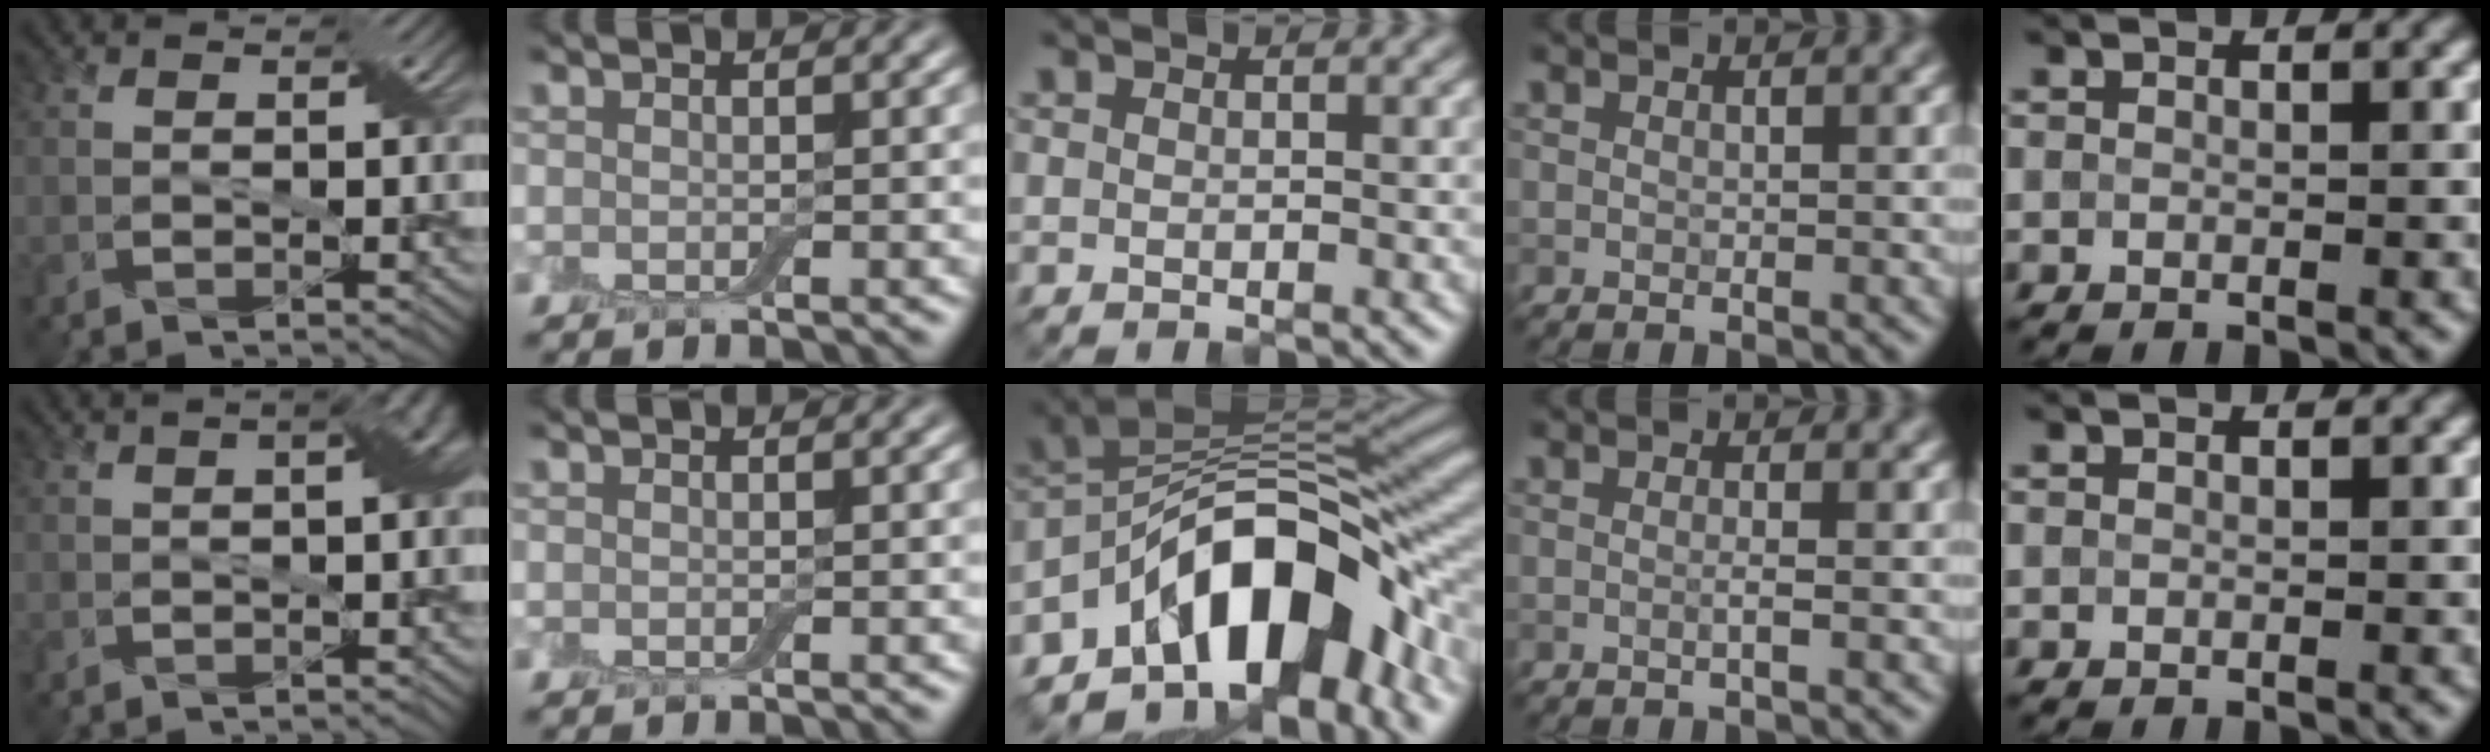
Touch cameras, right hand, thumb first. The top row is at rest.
{"thumb": {"total": 3.3, "force": [0.4, 0.9, 3.1], "torque": [-0.038, 0.015, 0.008]}, "middle": {"total": 12.7, "force": [-6.4, 6.4, 8.9], "torque": [-0.115, 0.017, -0.124]}, "ring": {"total": 1.0, "force": [-0.2, 0.2, 0.9], "torque": [-0.014, -0.004, -0.007]}}